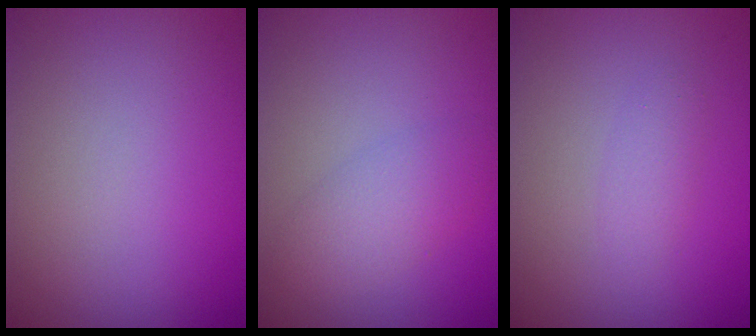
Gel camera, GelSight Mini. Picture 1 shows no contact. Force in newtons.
{"total": 2.9, "press": 2.9, "slide": 0.2}
{"total": 1.2, "press": 1.2, "slide": 0.1}